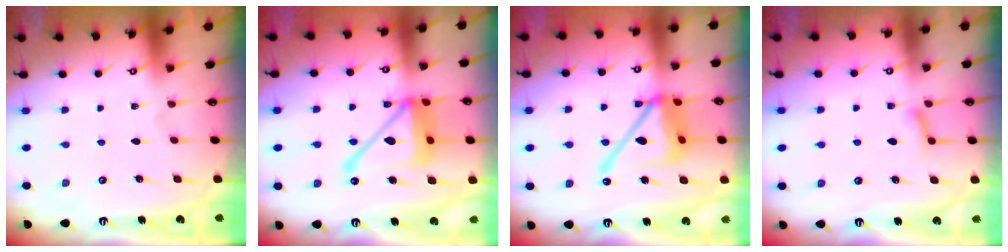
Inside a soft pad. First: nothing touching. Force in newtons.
{"total": 16.8, "press": 16.7, "slide": 1.9}
{"total": 17.0, "press": 16.9, "slide": 2.0}
{"total": 6.5, "press": 6.5, "slide": 0.9}